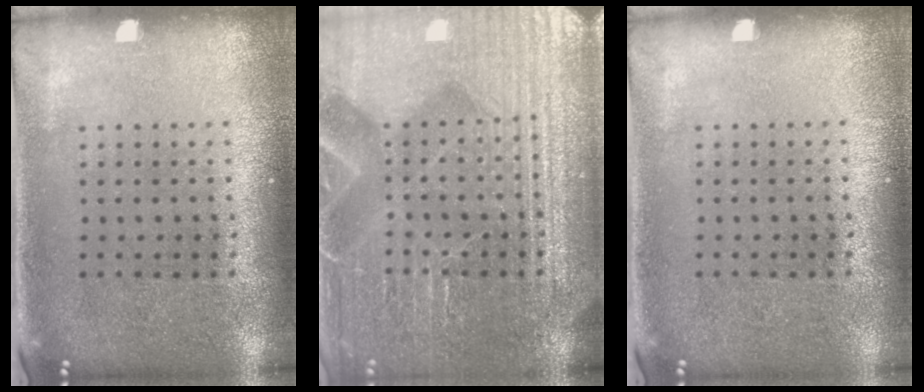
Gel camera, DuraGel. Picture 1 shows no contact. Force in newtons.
{"total": 4.9, "press": 4.9, "slide": 0.6}
{"total": 0.0}